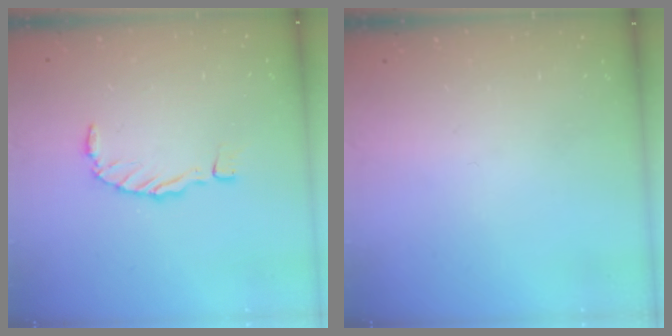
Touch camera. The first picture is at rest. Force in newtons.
{"total": 0.0}